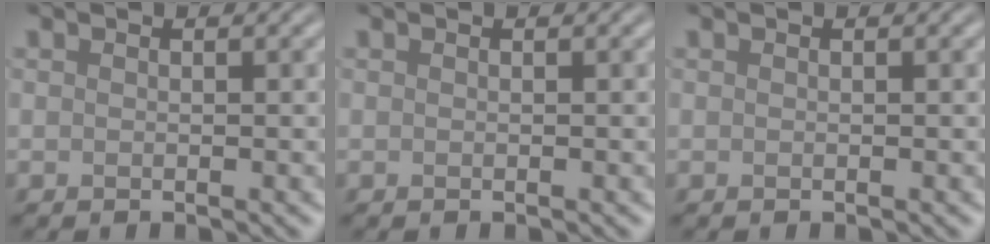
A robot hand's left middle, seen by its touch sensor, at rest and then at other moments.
{"total": 0.0}
{"total": 0.0}